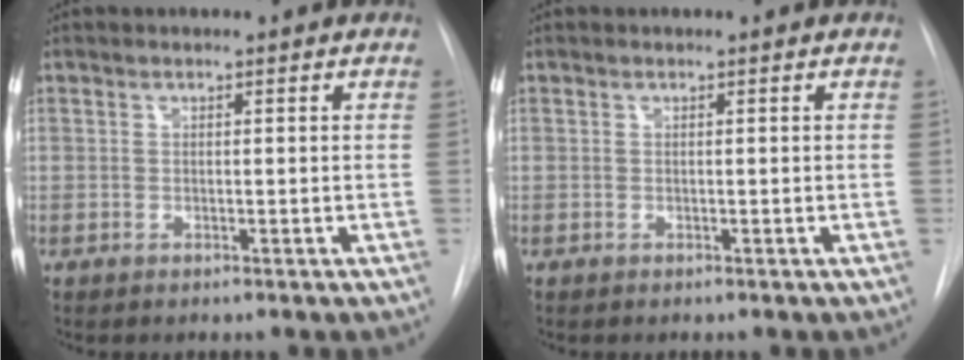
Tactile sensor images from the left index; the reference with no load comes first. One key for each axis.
{"total": 0.0}